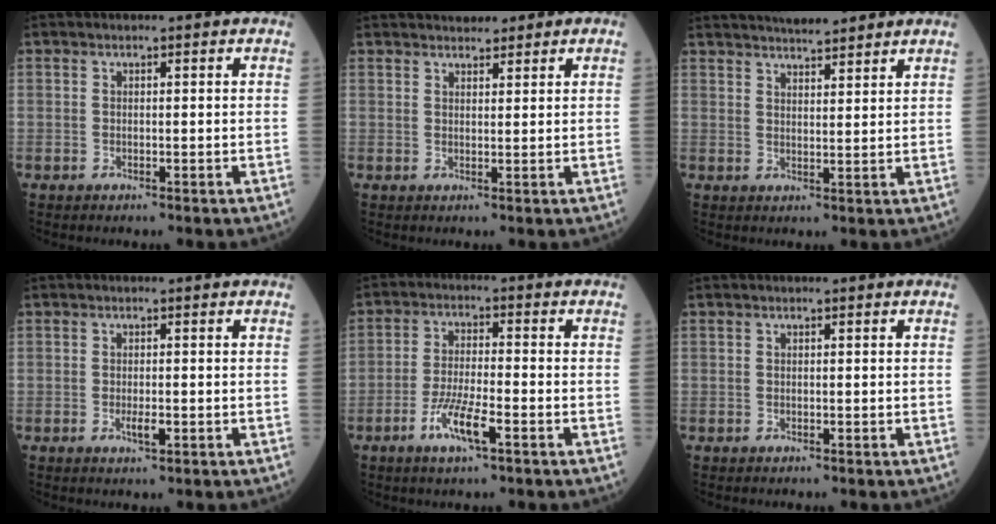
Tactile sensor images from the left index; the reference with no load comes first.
{"total": 4.6, "force": [4.0, 1.6, 1.6], "torque": [-0.014, 0.023, 0.056]}
{"total": 9.0, "force": [8.3, 0.8, 3.5], "torque": [-0.052, 0.020, 0.117]}
{"total": 1.6, "force": [-0.5, 0.4, 1.5], "torque": [-0.024, -0.001, -0.009]}
{"total": 6.3, "force": [-3.3, 0.8, 5.3], "torque": [-0.108, -0.006, -0.064]}
{"total": 0.0}